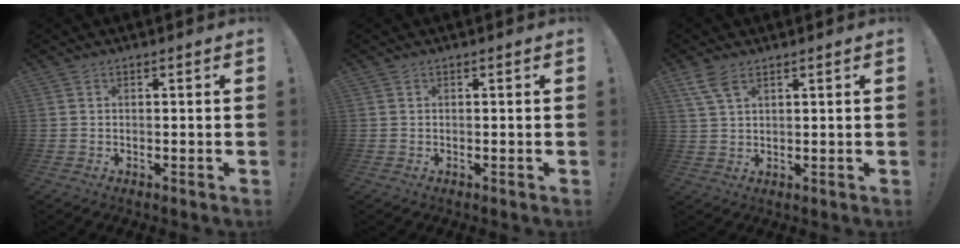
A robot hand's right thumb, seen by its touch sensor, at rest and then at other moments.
{"total": 0.0}
{"total": 5.1, "force": [3.2, 2.1, 3.4], "torque": [-0.064, -0.011, 0.061]}